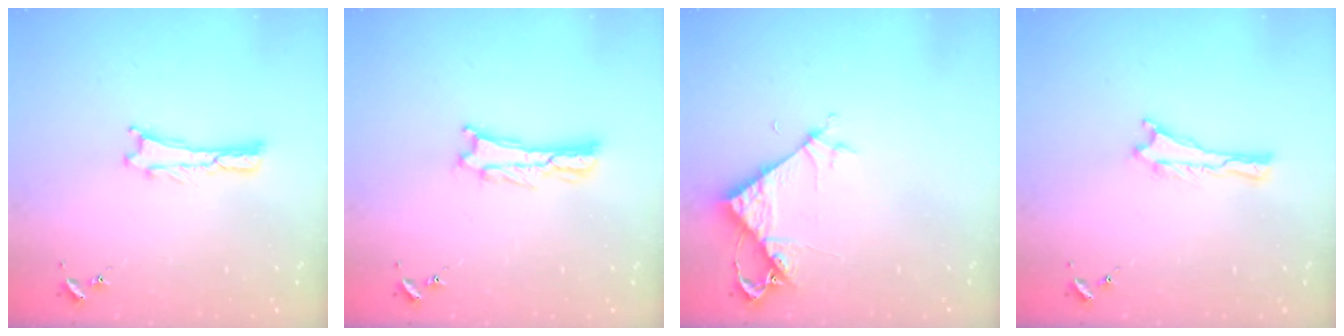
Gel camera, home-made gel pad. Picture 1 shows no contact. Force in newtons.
{"total": 1.6, "press": 1.6, "slide": 0.2}
{"total": 5.1, "press": 5.0, "slide": 0.4}
{"total": 0.0}